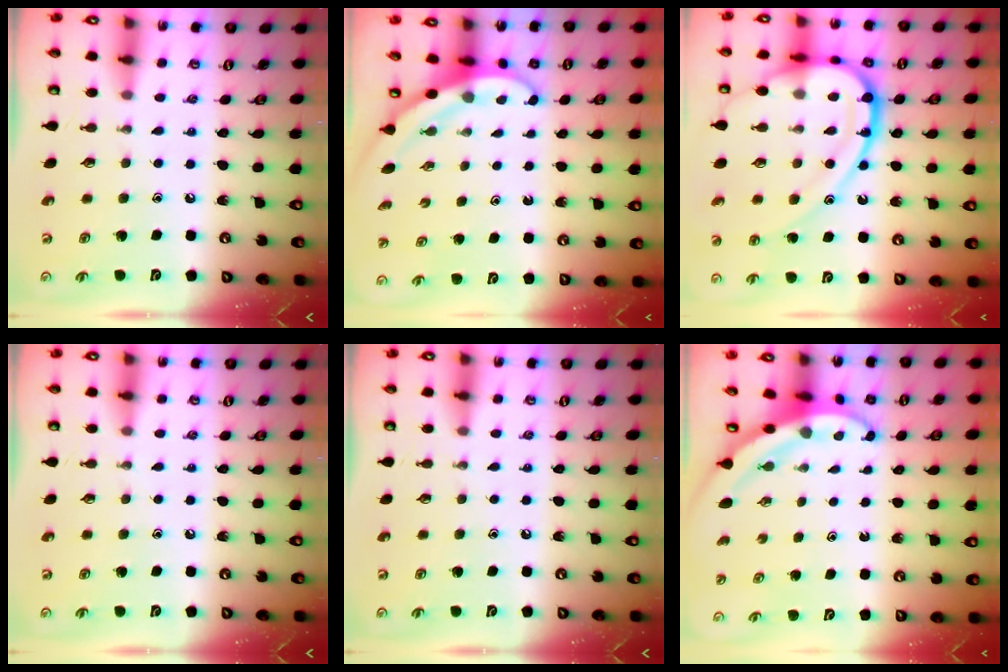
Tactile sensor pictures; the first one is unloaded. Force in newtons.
{"total": 3.1, "press": 3.1, "slide": 0.1}
{"total": 22.9, "press": 22.7, "slide": 2.3}
{"total": 0.0}
{"total": 0.0}
{"total": 3.8, "press": 3.8, "slide": 0.4}